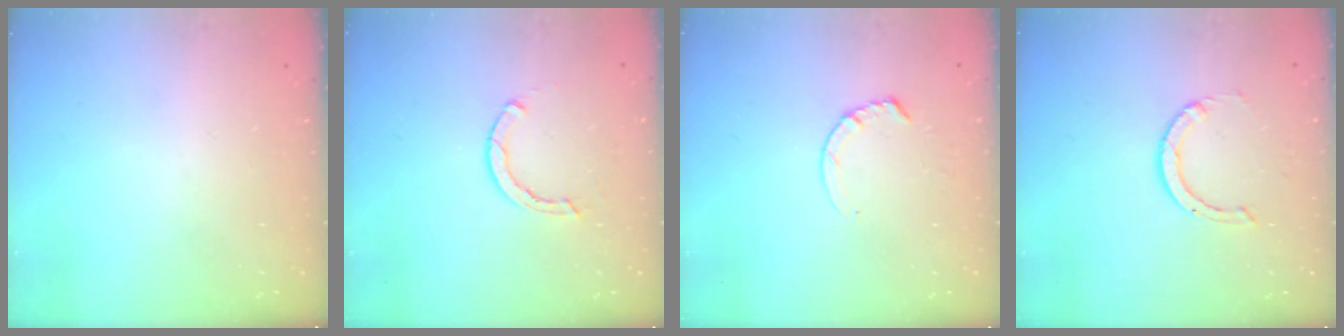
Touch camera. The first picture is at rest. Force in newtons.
{"total": 2.3, "press": 2.3, "slide": 0.1}
{"total": 4.8, "press": 4.7, "slide": 0.4}
{"total": 2.8, "press": 2.8, "slide": 0.2}